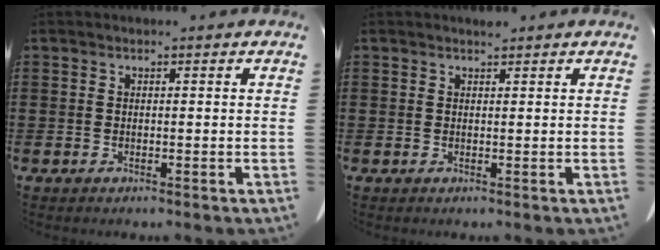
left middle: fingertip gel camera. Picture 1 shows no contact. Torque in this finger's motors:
{"motor_torque": [0.00, 0.01, 0.00, 0.00]}